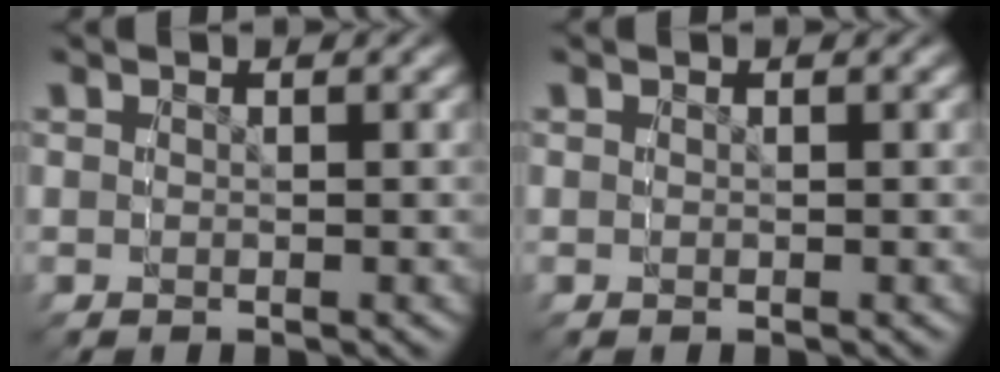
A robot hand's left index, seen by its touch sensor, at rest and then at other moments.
{"total": 0.0}